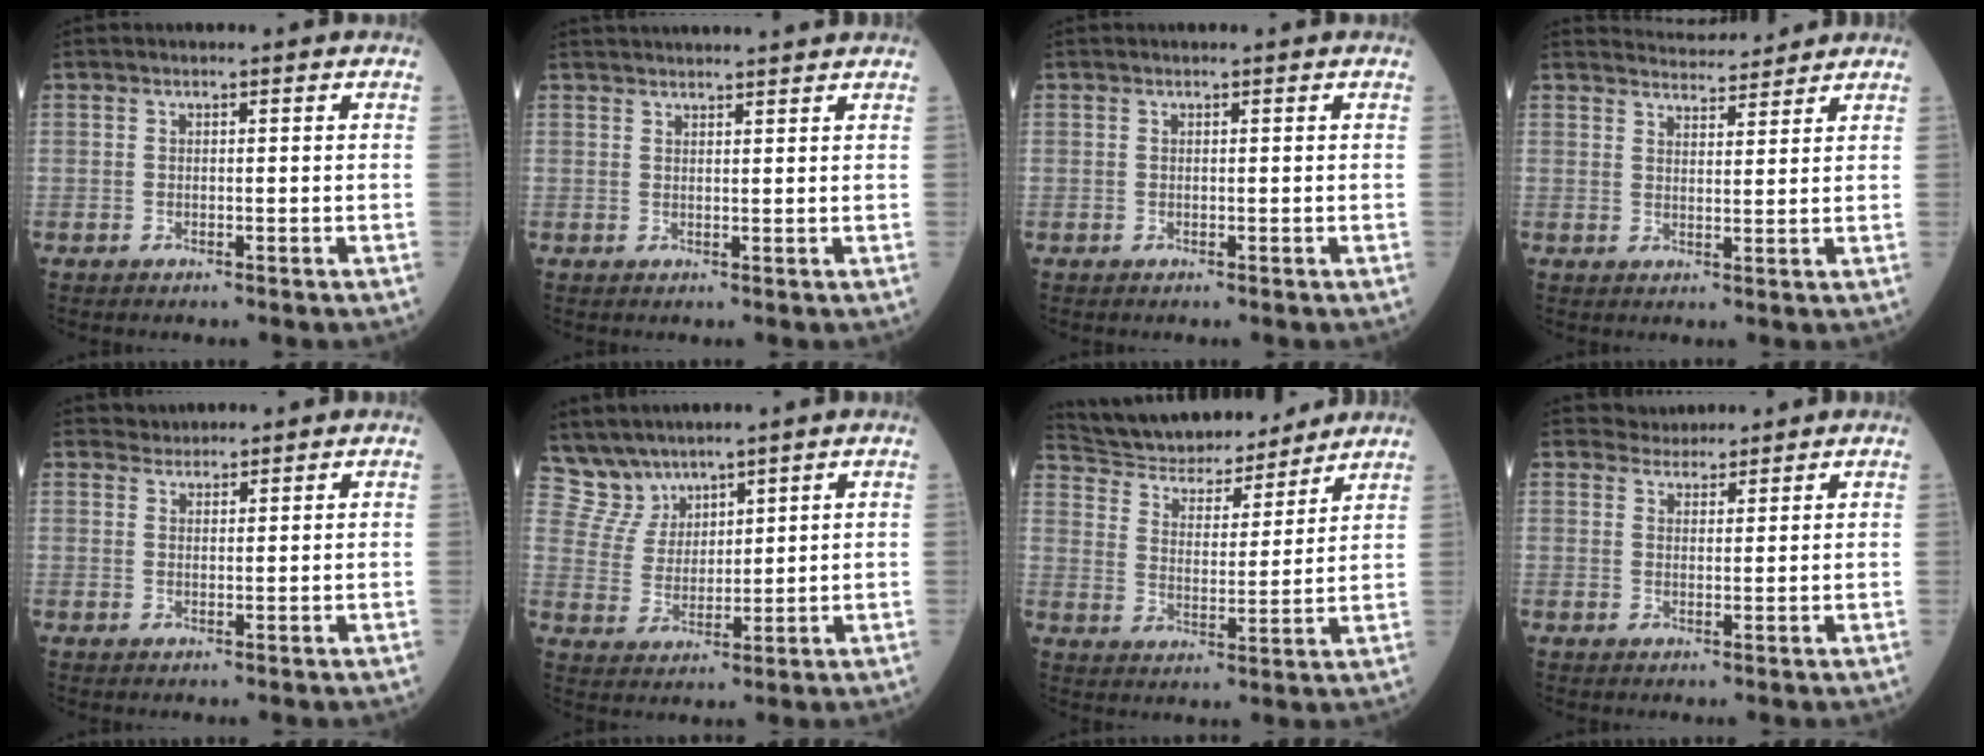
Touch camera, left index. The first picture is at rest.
{"total": 9.3, "force": [8.8, 0.1, 3.0], "torque": [-0.042, 0.031, 0.113]}
{"total": 0.5, "force": [0.5, 0.0, 0.2], "torque": [-0.002, 0.007, 0.011]}
{"total": 6.6, "force": [6.5, 0.6, 0.7], "torque": [-0.014, 0.018, 0.091]}
{"total": 1.9, "force": [1.8, 0.4, -0.5], "torque": [0.002, 0.013, 0.034]}
{"total": 5.6, "force": [5.2, 2.1, -0.6], "torque": [0.000, 0.013, 0.123]}
{"total": 17.7, "force": [16.4, 4.3, 5.3], "torque": [-0.088, 0.013, 0.258]}
{"total": 3.0, "force": [2.8, 0.8, -0.2], "torque": [0.000, 0.015, 0.050]}